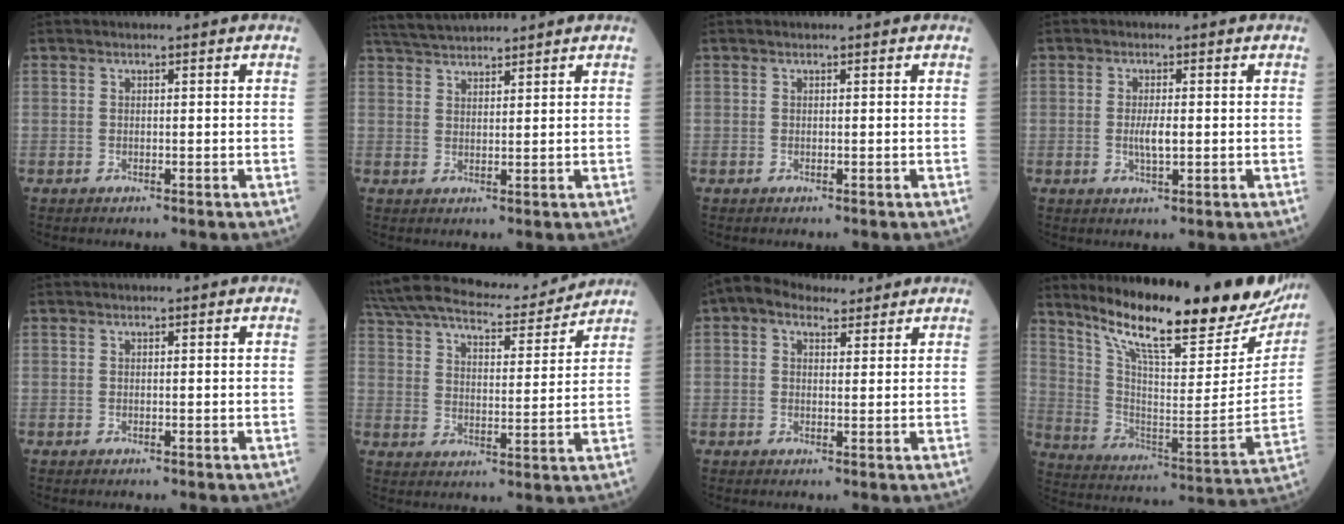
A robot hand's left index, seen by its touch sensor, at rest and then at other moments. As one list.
[{"total": 6.4, "force": [6.1, 0.5, 2.1], "torque": [-0.043, 0.034, 0.113]}, {"total": 0.0}, {"total": 2.9, "force": [-0.2, 0.6, 2.8], "torque": [-0.059, -0.003, -0.003]}, {"total": 0.0}, {"total": 19.9, "force": [17.5, 4.6, 8.3], "torque": [-0.165, 0.026, 0.267]}, {"total": 5.6, "force": [4.0, 3.0, 2.6], "torque": [-0.052, 0.035, 0.071]}, {"total": 26.9, "force": [22.7, 4.3, 13.9], "torque": [-0.230, -0.071, 0.323]}]